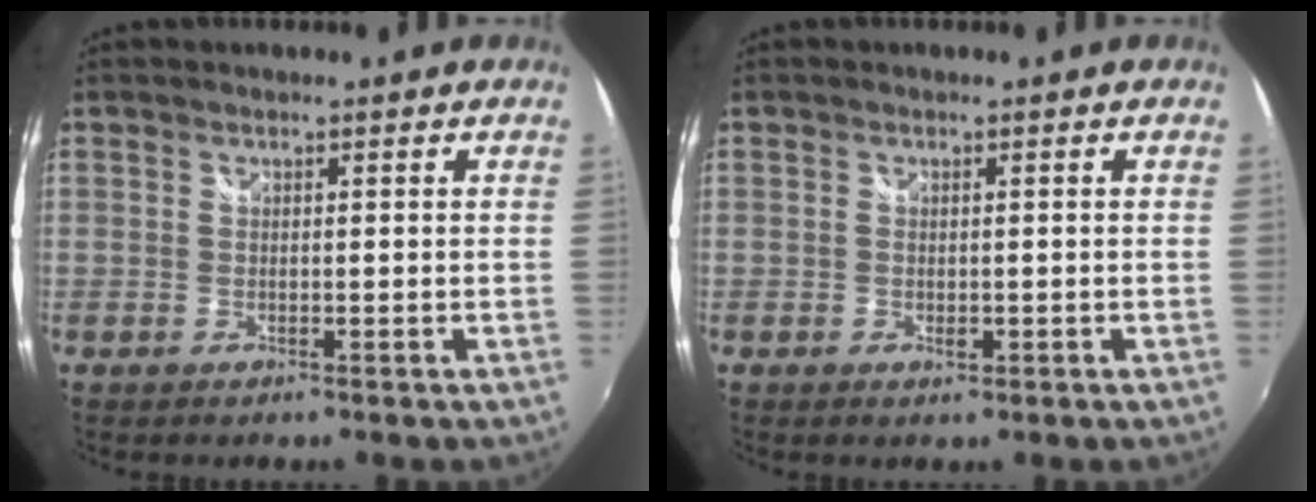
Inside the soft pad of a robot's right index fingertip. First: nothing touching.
{"total": 1.1, "force": [-0.2, 0.6, 0.8], "torque": [-0.014, -0.002, -0.003]}